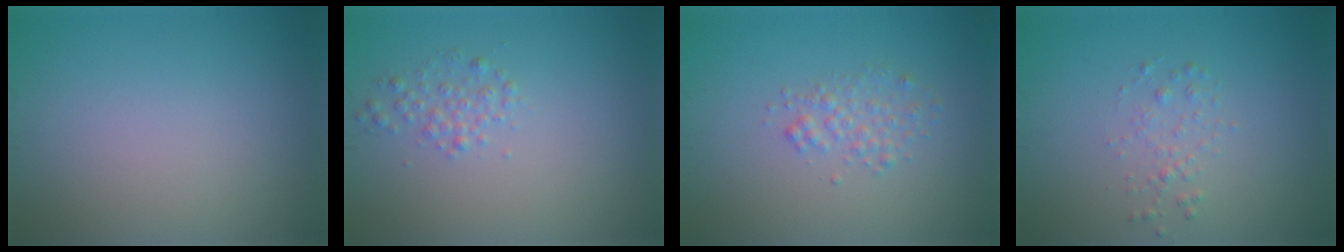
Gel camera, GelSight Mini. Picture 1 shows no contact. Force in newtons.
{"total": 1.5, "press": 1.5, "slide": 0.0}
{"total": 1.8, "press": 1.8, "slide": 0.0}
{"total": 1.2, "press": 1.2, "slide": 0.0}